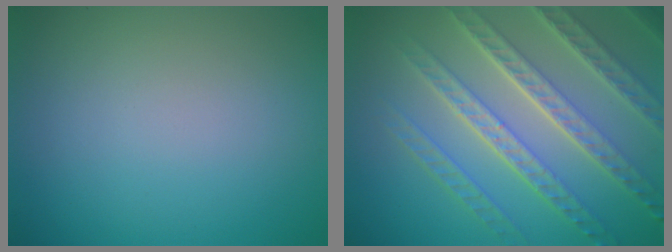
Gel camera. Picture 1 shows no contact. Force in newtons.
{"total": 8.4, "press": 5.9, "slide": 6.0}